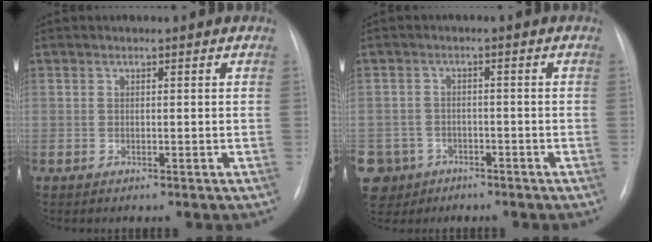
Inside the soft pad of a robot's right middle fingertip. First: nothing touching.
{"total": 9.7, "force": [-5.0, 8.1, 1.7], "torque": [-0.070, 0.005, -0.077]}